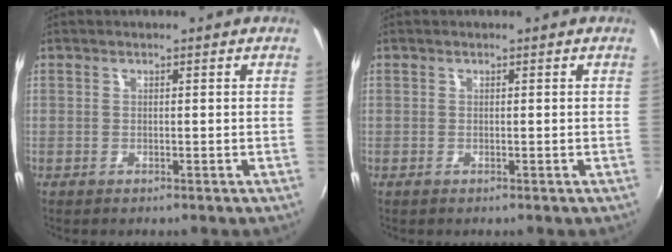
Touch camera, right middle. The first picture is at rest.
{"total": 0.0}